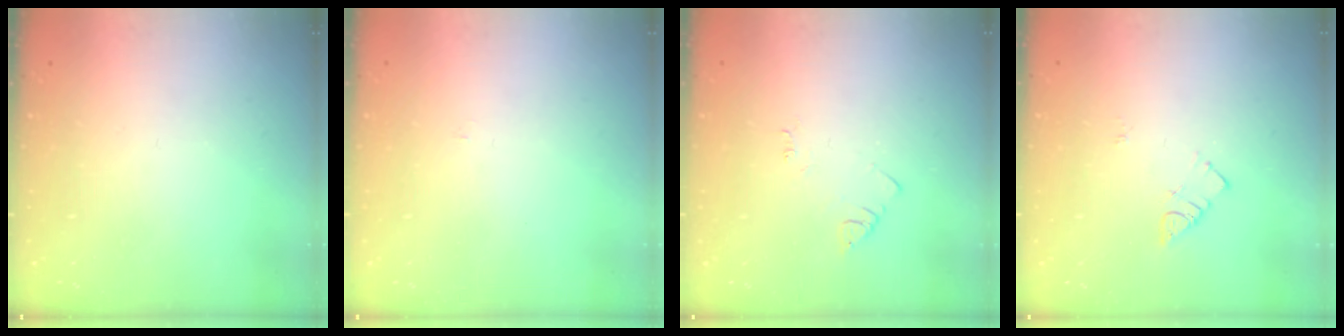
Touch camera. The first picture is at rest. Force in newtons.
{"total": 2.2, "press": 2.2, "slide": 0.3}
{"total": 2.7, "press": 2.7, "slide": 0.4}
{"total": 4.1, "press": 4.0, "slide": 0.7}